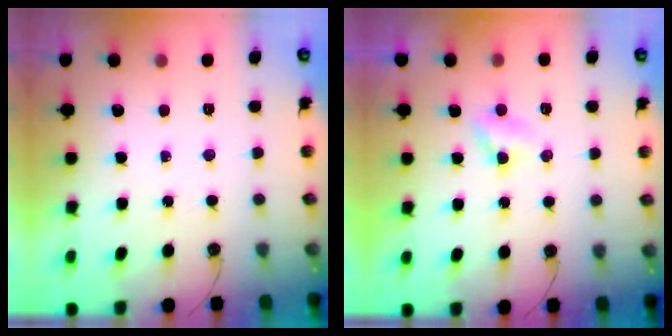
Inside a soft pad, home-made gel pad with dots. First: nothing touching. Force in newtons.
{"total": 2.8, "press": 2.8, "slide": 0.3}